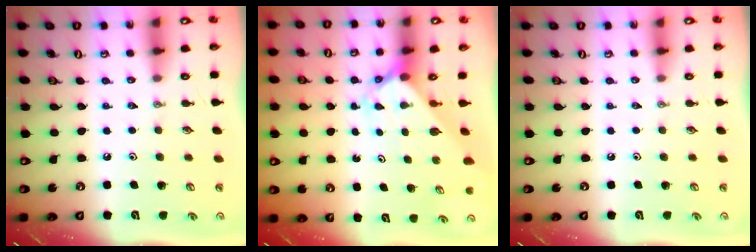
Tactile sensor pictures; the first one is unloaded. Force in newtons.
{"total": 2.2, "press": 2.2, "slide": 0.2}
{"total": 0.0}